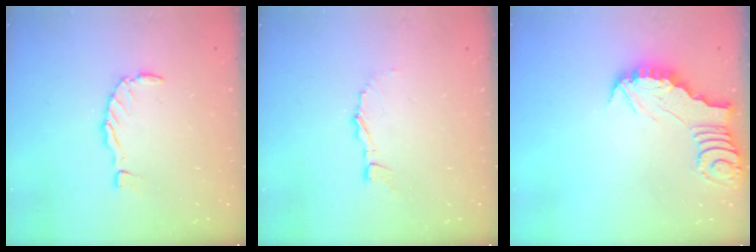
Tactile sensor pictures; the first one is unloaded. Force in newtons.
{"total": 3.5, "press": 3.5, "slide": 0.3}
{"total": 2.6, "press": 2.6, "slide": 0.2}